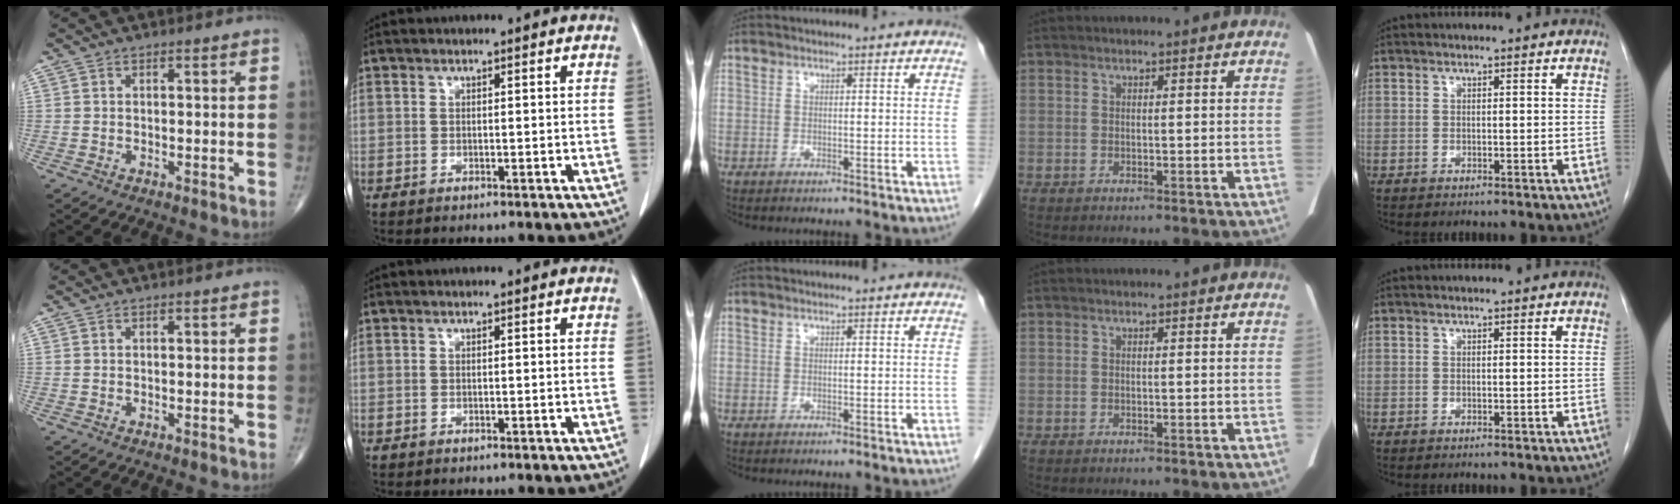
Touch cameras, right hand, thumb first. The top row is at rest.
{}